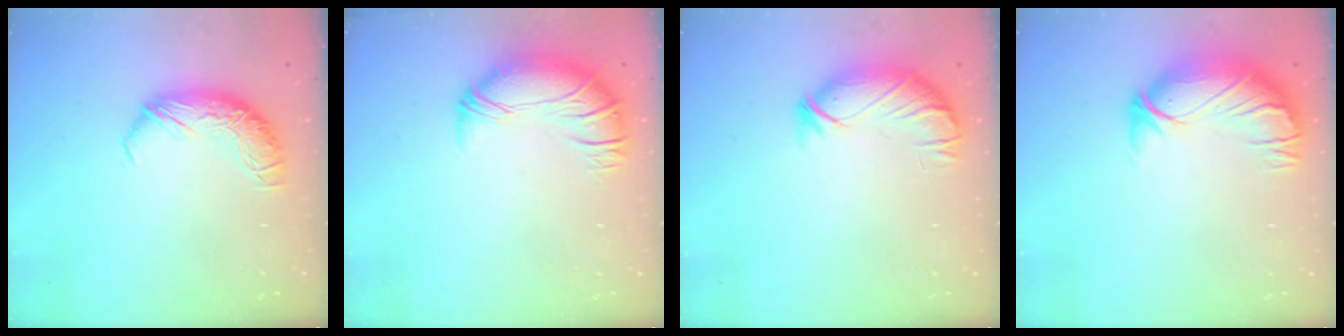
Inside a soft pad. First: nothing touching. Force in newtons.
{"total": 2.8, "press": 0.8, "slide": 2.7}
{"total": 3.9, "press": 3.3, "slide": 2.0}
{"total": 2.9, "press": 0.4, "slide": 2.9}